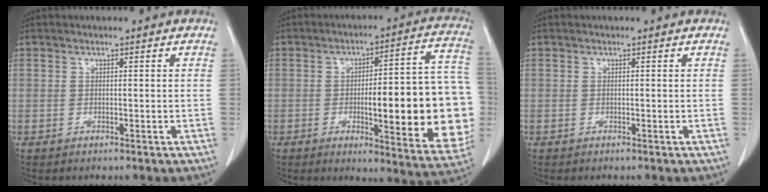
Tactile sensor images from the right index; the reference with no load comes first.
{"total": 22.2, "force": [-2.9, 4.3, 21.6], "torque": [-0.207, 0.026, -0.023]}
{"total": 0.0}